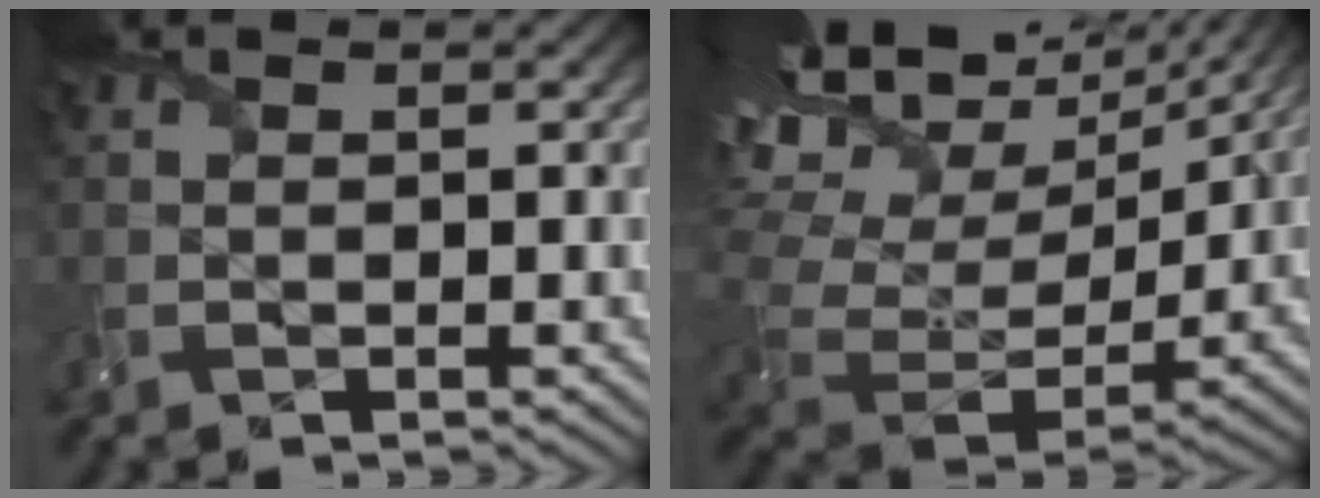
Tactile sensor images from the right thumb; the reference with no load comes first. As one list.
[{"total": 16.9, "force": [11.2, 7.7, 10.0], "torque": [-0.233, 0.036, 0.169]}]